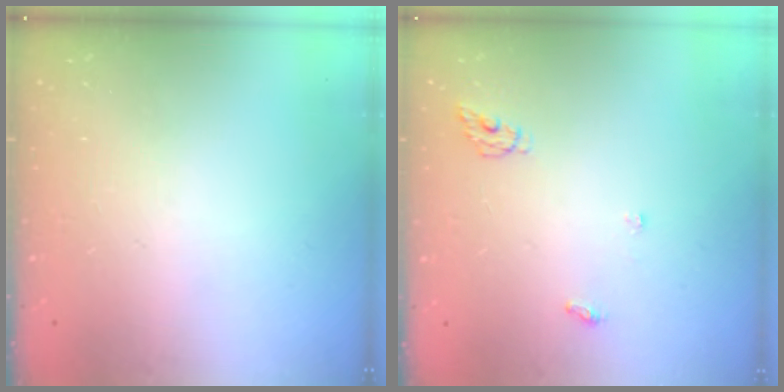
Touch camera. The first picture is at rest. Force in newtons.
{"total": 5.0, "press": 5.0, "slide": 0.3}